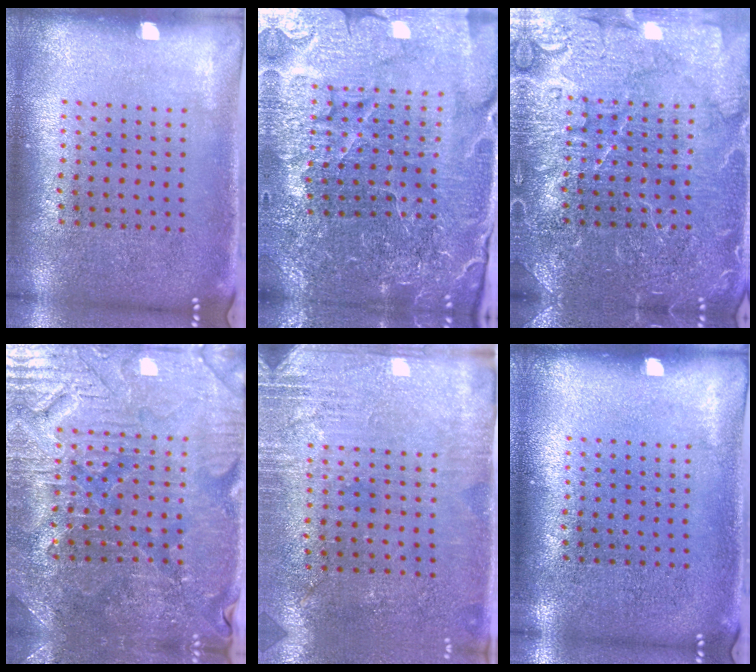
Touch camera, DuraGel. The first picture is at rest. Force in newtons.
{"total": 5.1, "press": 4.9, "slide": 1.6}
{"total": 7.1, "press": 7.0, "slide": 1.0}
{"total": 3.6, "press": 3.6, "slide": 0.5}
{"total": 2.8, "press": 2.5, "slide": 1.2}
{"total": 0.0}